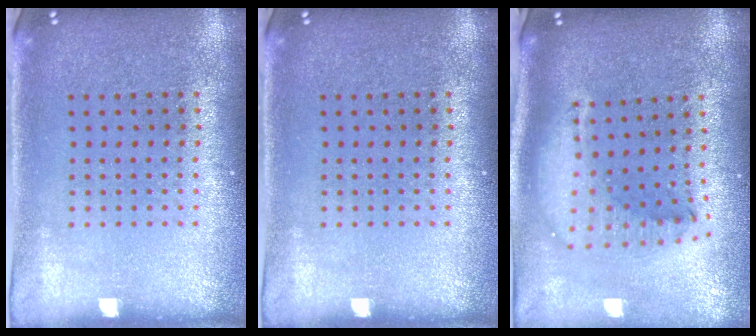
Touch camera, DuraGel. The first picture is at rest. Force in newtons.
{"total": 0.0}
{"total": 2.1, "press": 1.7, "slide": 1.3}